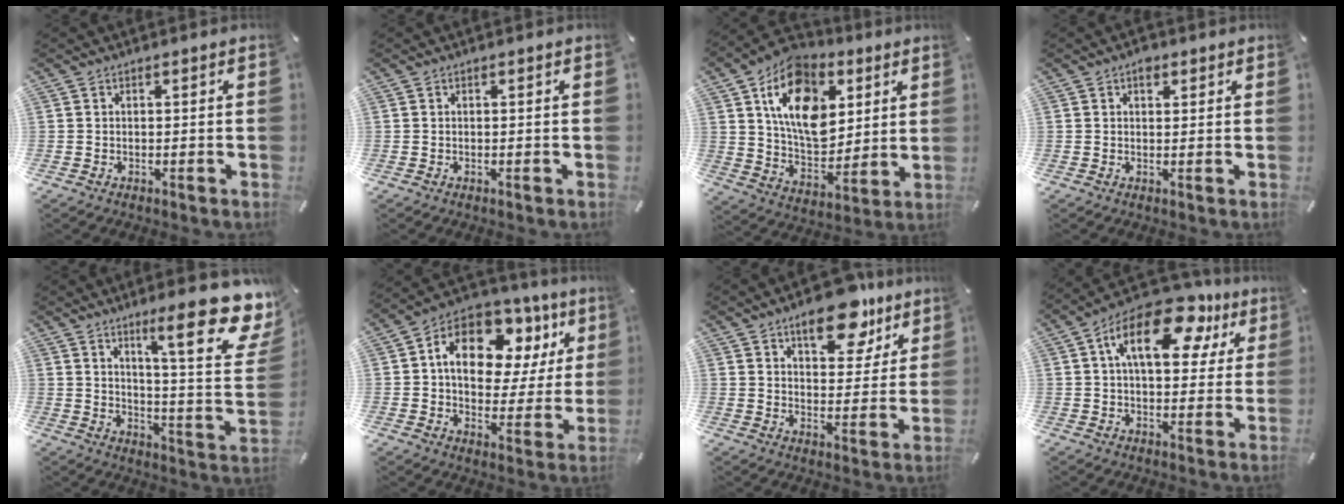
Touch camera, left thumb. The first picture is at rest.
{"total": 0.0}
{"total": 17.8, "force": [6.9, 12.6, 10.5], "torque": [-0.162, -0.025, 0.129]}
{"total": 2.2, "force": [1.2, 1.5, 1.2], "torque": [-0.002, -0.006, 0.015]}
{"total": 19.1, "force": [12.2, 4.5, 14.1], "torque": [-0.197, -0.091, 0.190]}
{"total": 15.0, "force": [5.6, 10.4, 9.3], "torque": [-0.142, -0.026, 0.100]}
{"total": 14.3, "force": [9.6, 7.0, 8.0], "torque": [-0.088, -0.054, 0.160]}
{"total": 17.3, "force": [7.3, 9.2, 12.8], "torque": [-0.195, -0.021, 0.119]}